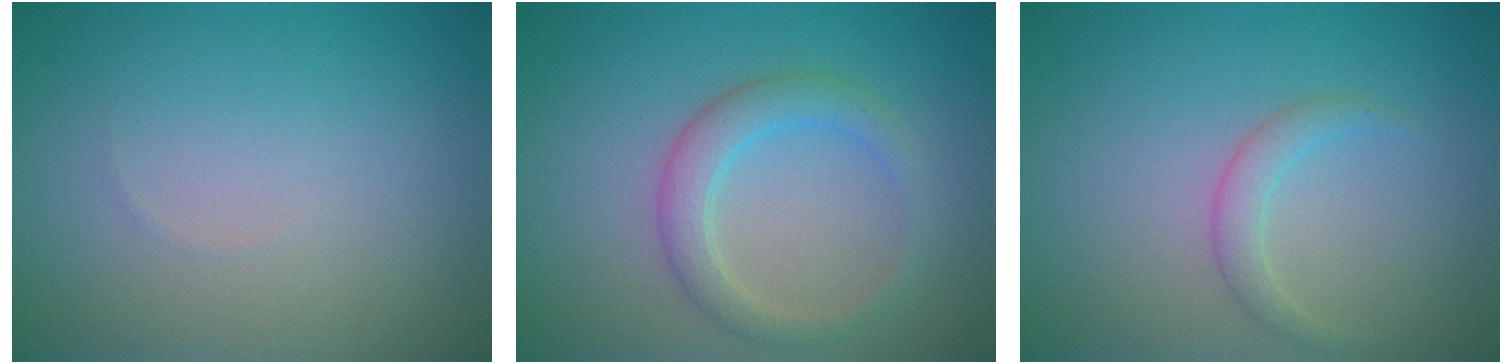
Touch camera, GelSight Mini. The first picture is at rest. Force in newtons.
{"total": 2.9, "press": 2.9, "slide": 0.2}
{"total": 1.6, "press": 1.6, "slide": 0.0}